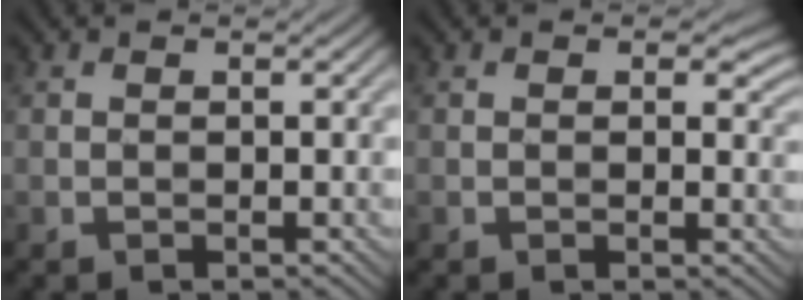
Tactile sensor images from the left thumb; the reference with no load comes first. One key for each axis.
{"total": 2.3, "fx": 0.7, "fy": 1.3, "fz": 1.8, "tx": -0.028, "ty": -0.004, "tz": 0.010}